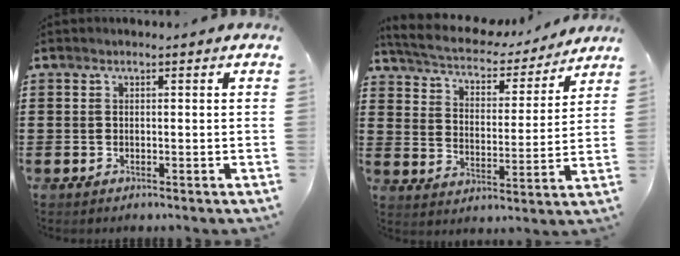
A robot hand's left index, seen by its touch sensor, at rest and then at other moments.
{"total": 4.9, "force": [4.6, 0.8, 1.5], "torque": [-0.054, -0.031, 0.074]}